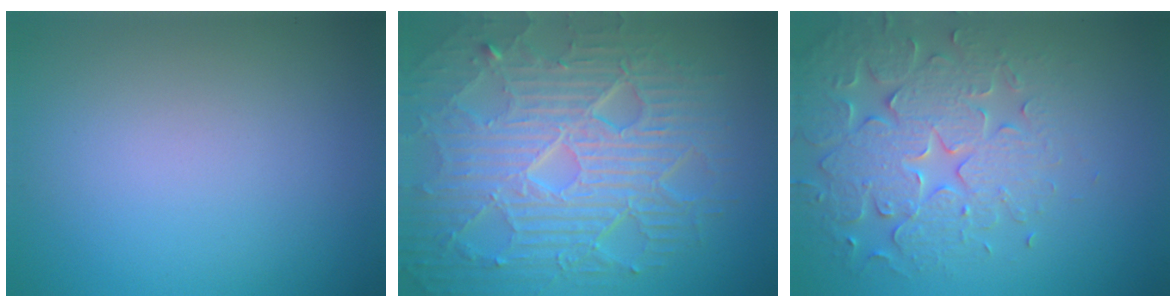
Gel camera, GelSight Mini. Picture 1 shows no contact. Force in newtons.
{"total": 10.9, "press": 6.8, "slide": 8.5}
{"total": 5.3, "press": 5.2, "slide": 1.1}